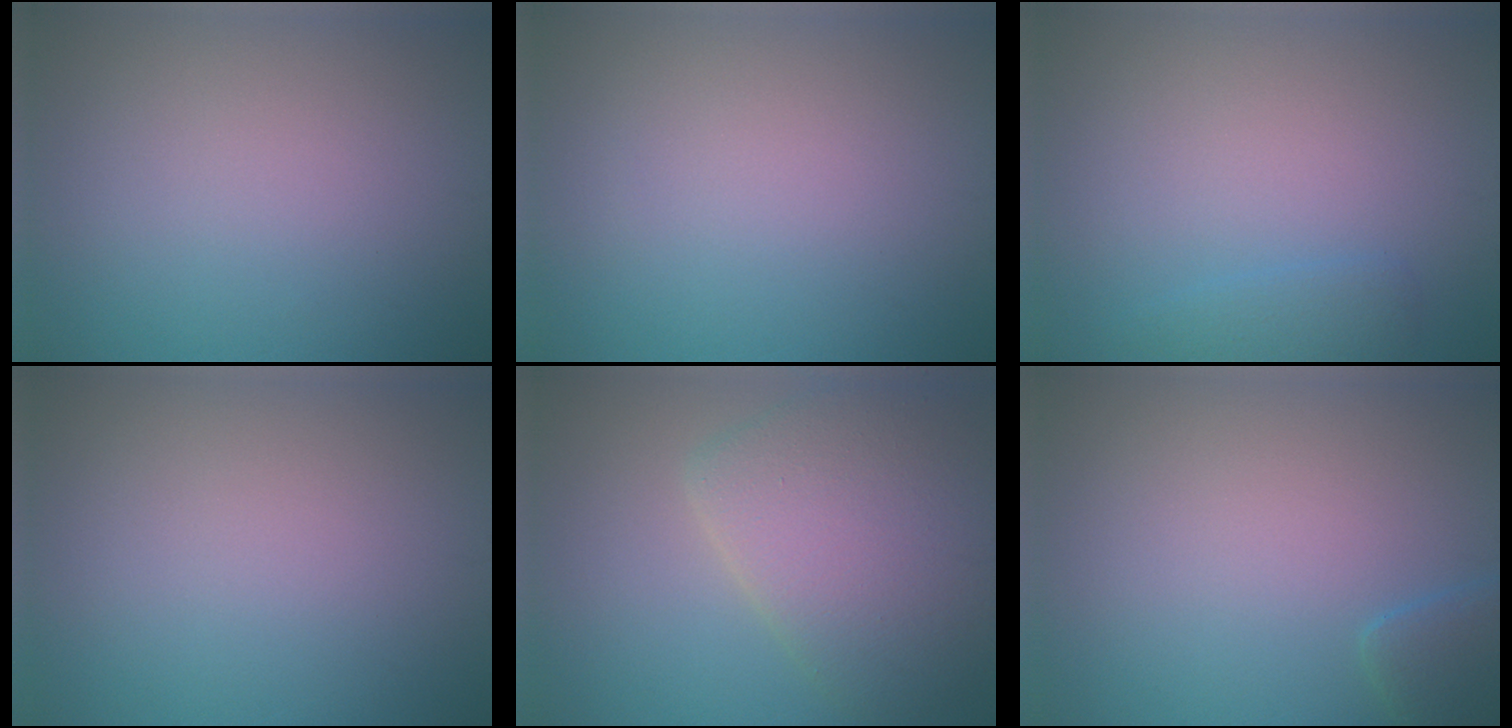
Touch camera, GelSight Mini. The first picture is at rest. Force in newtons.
{"total": 0.0}
{"total": 1.4, "press": 1.4, "slide": 0.1}
{"total": 0.0}
{"total": 6.9, "press": 6.9, "slide": 0.5}
{"total": 2.1, "press": 2.1, "slide": 0.2}